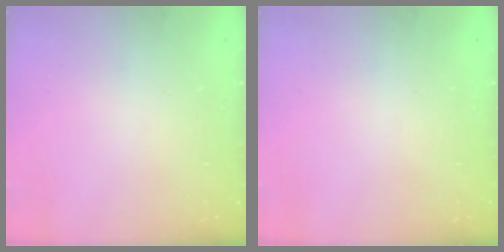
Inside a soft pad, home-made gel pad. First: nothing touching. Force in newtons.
{"total": 0.0}